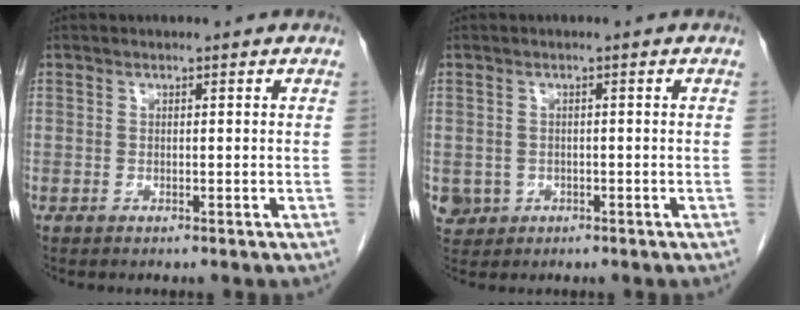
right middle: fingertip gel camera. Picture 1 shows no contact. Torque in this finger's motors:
{"motor_torque": [0.20, -0.07, 0.00, 0.00]}